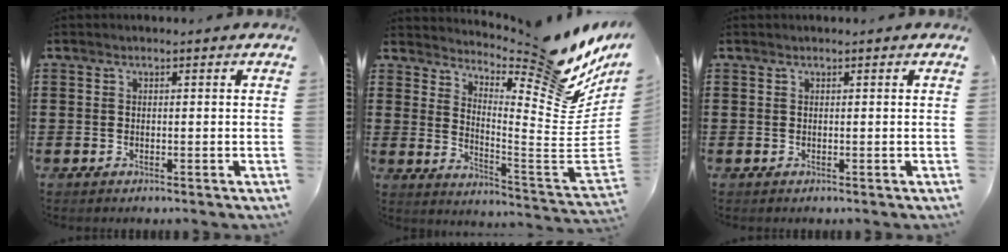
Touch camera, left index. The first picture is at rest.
{"total": 13.0, "force": [10.5, 1.8, 7.4], "torque": [-0.106, -0.108, 0.168]}
{"total": 0.0}